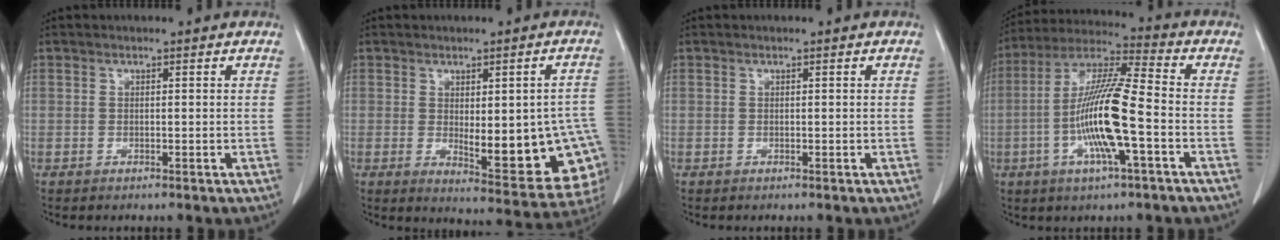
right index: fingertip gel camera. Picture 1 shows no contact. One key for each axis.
{"total": 16.5, "fx": -2.9, "fy": 5.3, "fz": 15.4, "tx": -0.124, "ty": 0.007, "tz": -0.016}
{"total": 0.0}
{"total": 14.4, "fx": -3.3, "fy": 1.0, "fz": 13.9, "tx": -0.275, "ty": 0.000, "tz": -0.069}